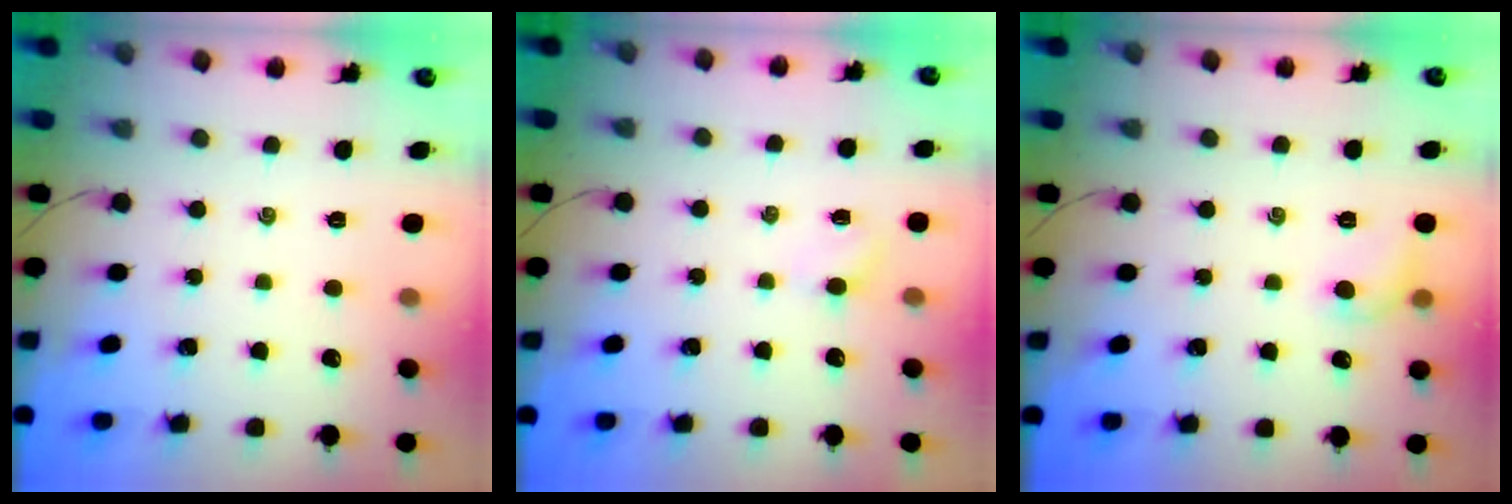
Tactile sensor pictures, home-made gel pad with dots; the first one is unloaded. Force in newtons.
{"total": 1.6, "press": 1.5, "slide": 0.6}
{"total": 6.5, "press": 6.4, "slide": 1.2}